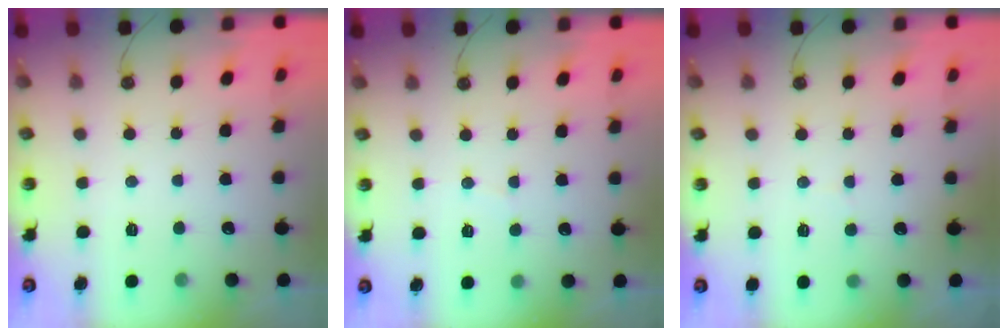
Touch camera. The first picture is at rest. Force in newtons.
{"total": 2.9, "press": 2.9, "slide": 0.2}
{"total": 2.8, "press": 2.6, "slide": 1.0}